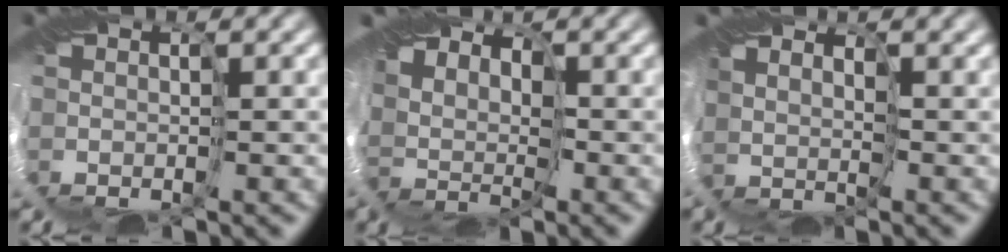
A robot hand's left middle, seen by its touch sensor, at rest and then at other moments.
{"total": 5.1, "force": [3.4, 3.0, 2.3], "torque": [-0.053, 0.010, 0.052]}
{"total": 1.9, "force": [1.7, 0.5, -0.5], "torque": [0.002, 0.003, 0.036]}